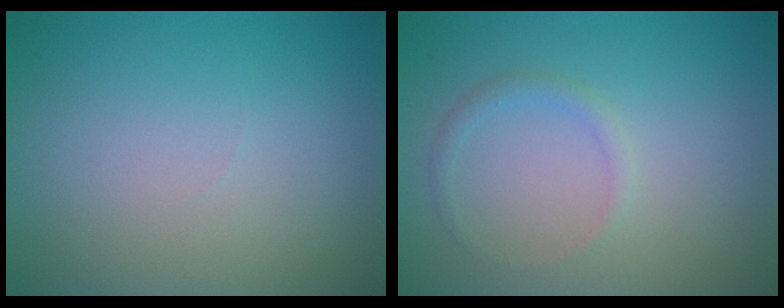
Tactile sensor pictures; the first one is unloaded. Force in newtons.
{"total": 1.1, "press": 1.1, "slide": 0.1}